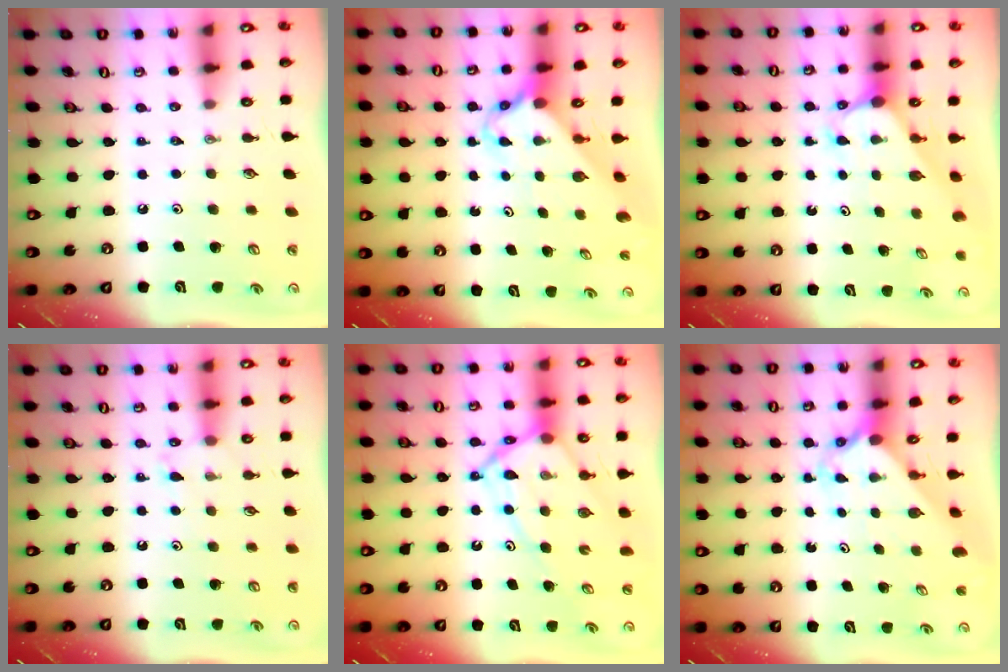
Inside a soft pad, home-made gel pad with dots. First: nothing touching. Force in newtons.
{"total": 2.6, "press": 2.6, "slide": 0.3}
{"total": 2.6, "press": 2.6, "slide": 0.1}
{"total": 5.8, "press": 5.7, "slide": 0.7}
{"total": 13.4, "press": 13.4, "slide": 1.3}
{"total": 2.1, "press": 2.1, "slide": 0.2}